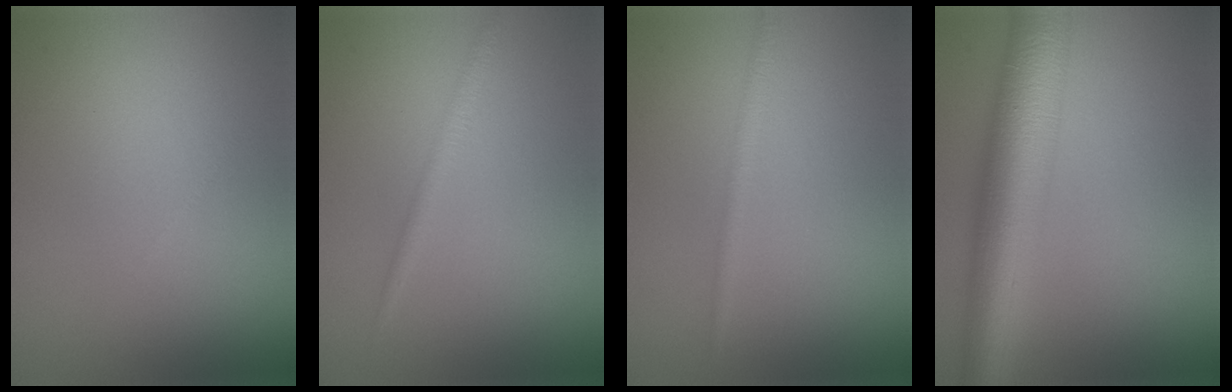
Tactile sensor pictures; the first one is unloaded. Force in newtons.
{"total": 1.4, "press": 1.4, "slide": 0.1}
{"total": 1.6, "press": 1.6, "slide": 0.0}
{"total": 9.9, "press": 9.9, "slide": 0.1}